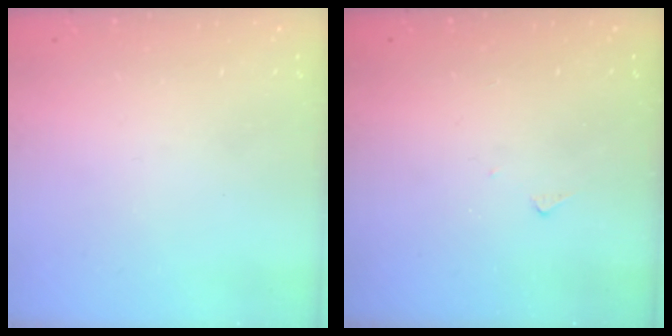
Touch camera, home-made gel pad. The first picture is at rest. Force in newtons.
{"total": 5.6, "press": 5.5, "slide": 0.7}